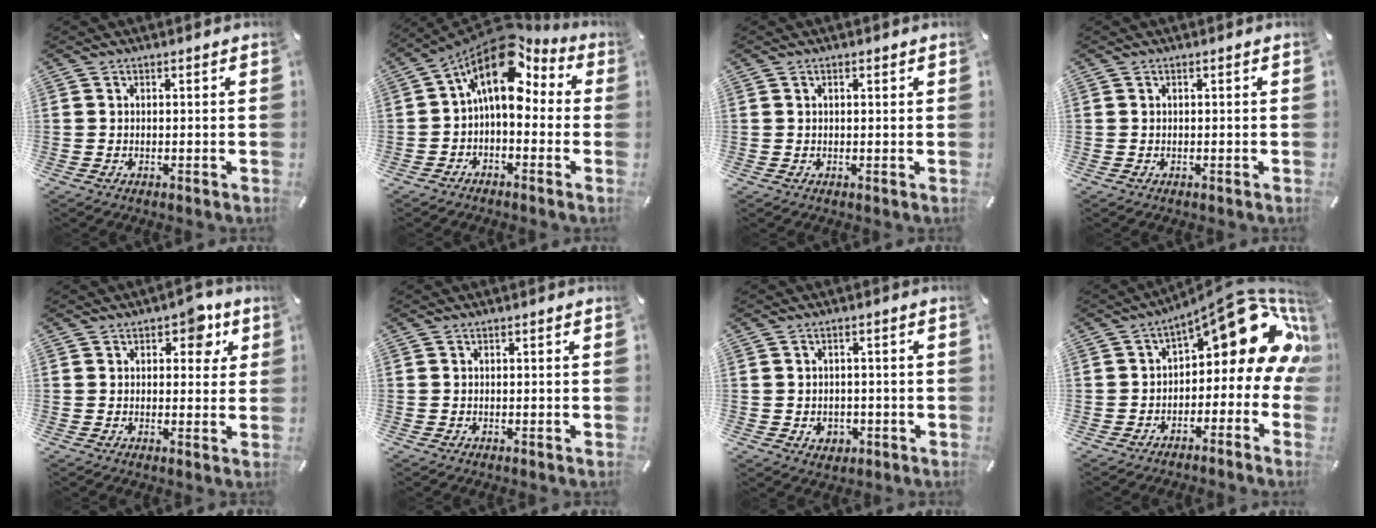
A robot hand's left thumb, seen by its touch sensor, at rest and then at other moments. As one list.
[{"total": 13.5, "force": [5.4, 7.8, 9.5], "torque": [-0.166, -0.043, 0.091]}, {"total": 0.5, "force": [0.4, 0.2, 0.2], "torque": [-0.004, 0.003, 0.007]}, {"total": 0.0}, {"total": 6.2, "force": [3.3, 3.8, 3.5], "torque": [-0.024, -0.007, 0.048]}, {"total": 0.0}, {"total": 3.1, "force": [-0.6, 2.8, 1.1], "torque": [-0.014, 0.001, -0.013]}, {"total": 16.1, "force": [6.5, 7.5, 12.8], "torque": [-0.166, -0.046, 0.105]}]